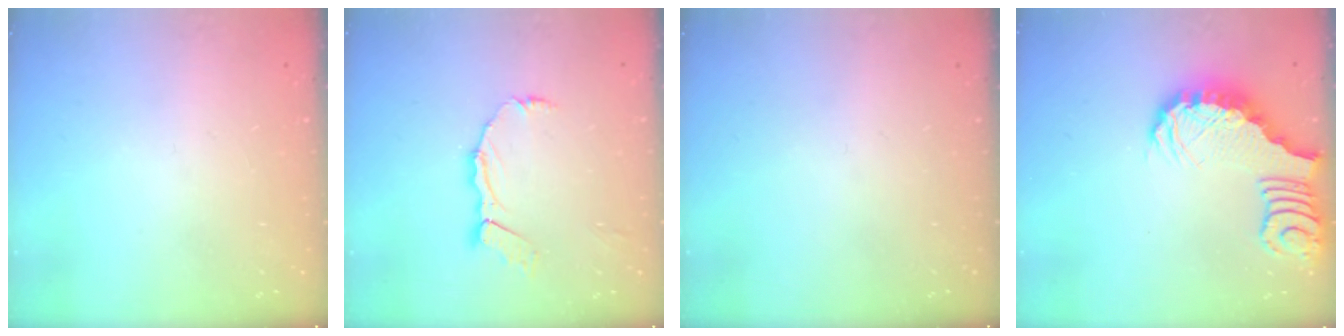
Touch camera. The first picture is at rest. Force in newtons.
{"total": 9.0, "press": 8.9, "slide": 1.1}
{"total": 0.0}
{"total": 2.6, "press": 2.5, "slide": 0.5}